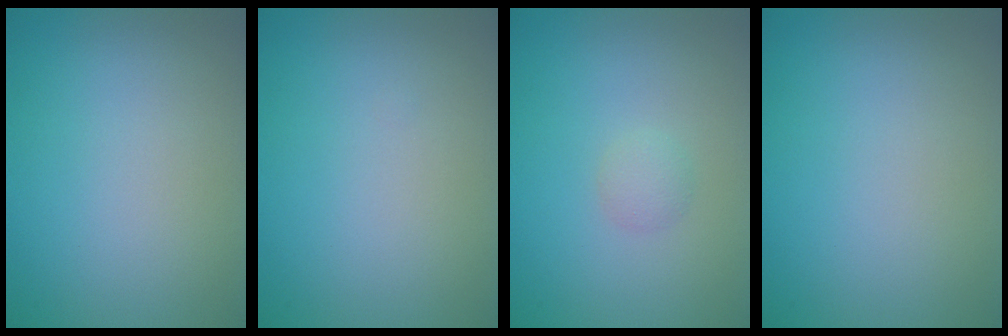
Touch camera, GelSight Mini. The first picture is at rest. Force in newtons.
{"total": 0.0}
{"total": 1.1, "press": 1.1, "slide": 0.1}
{"total": 0.0}